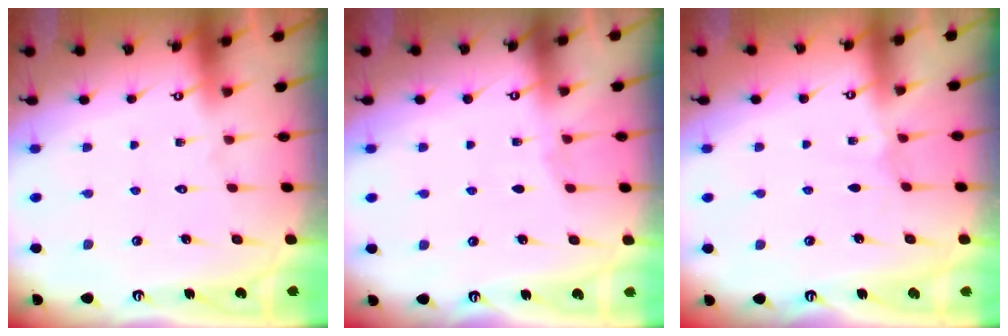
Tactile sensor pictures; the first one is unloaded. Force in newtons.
{"total": 2.5, "press": 2.5, "slide": 0.4}
{"total": 0.5, "press": 0.5, "slide": 0.2}